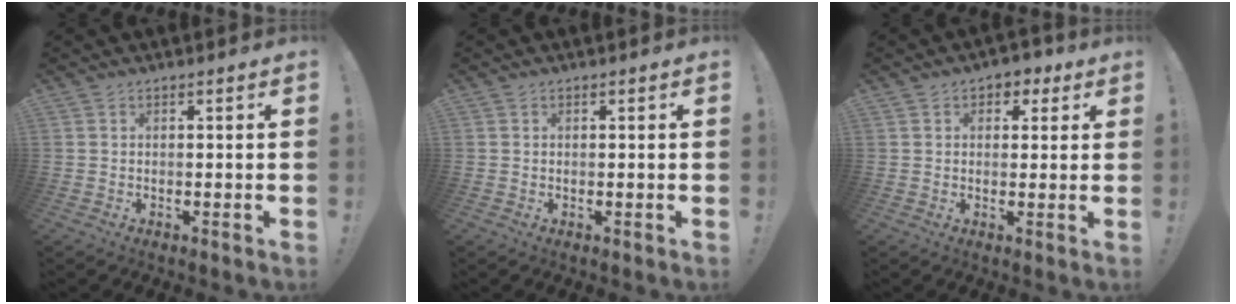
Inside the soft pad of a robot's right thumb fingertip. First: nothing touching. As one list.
[{"total": 0.0}, {"total": 3.9, "force": [1.7, 3.1, 1.7], "torque": [-0.013, -0.006, 0.027]}]